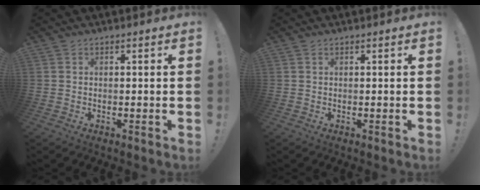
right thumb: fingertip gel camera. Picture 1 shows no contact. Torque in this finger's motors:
{"motor_torque": [-0.05, 0.09, 0.04, -0.10, 0.03]}